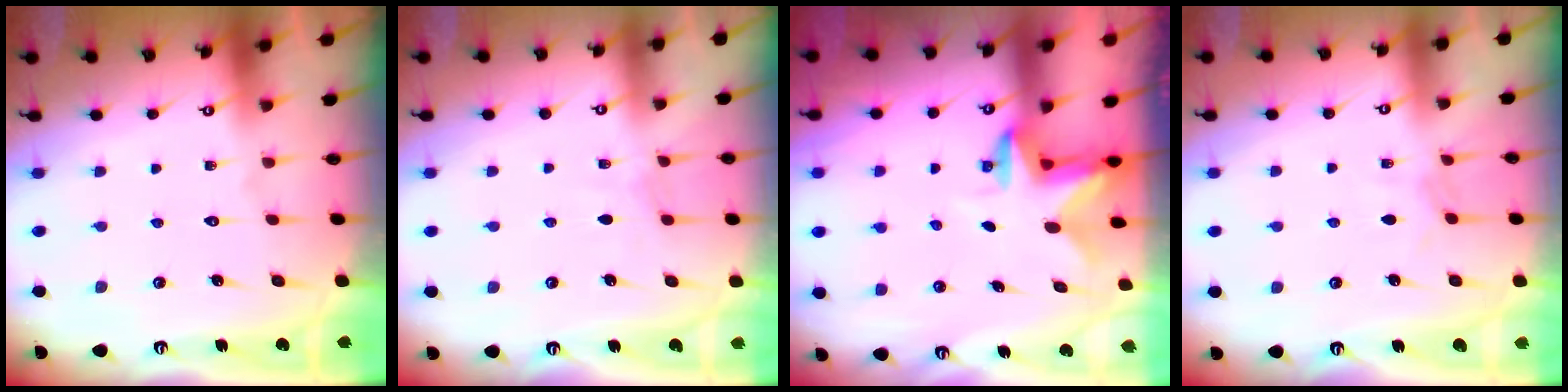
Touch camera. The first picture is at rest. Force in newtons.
{"total": 3.1, "press": 3.1, "slide": 0.5}
{"total": 2.5, "press": 2.5, "slide": 0.5}
{"total": 3.3, "press": 3.2, "slide": 0.5}